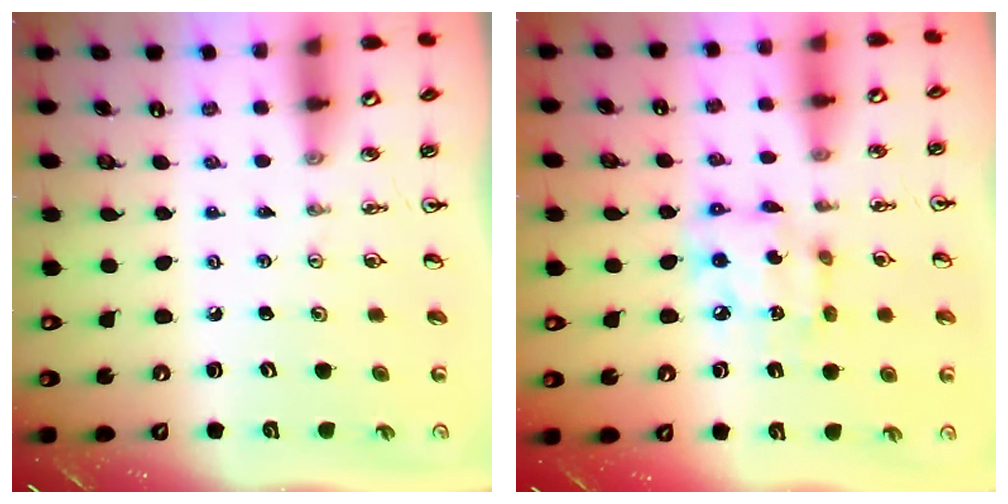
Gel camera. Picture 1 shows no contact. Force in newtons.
{"total": 9.4, "press": 9.4, "slide": 0.7}